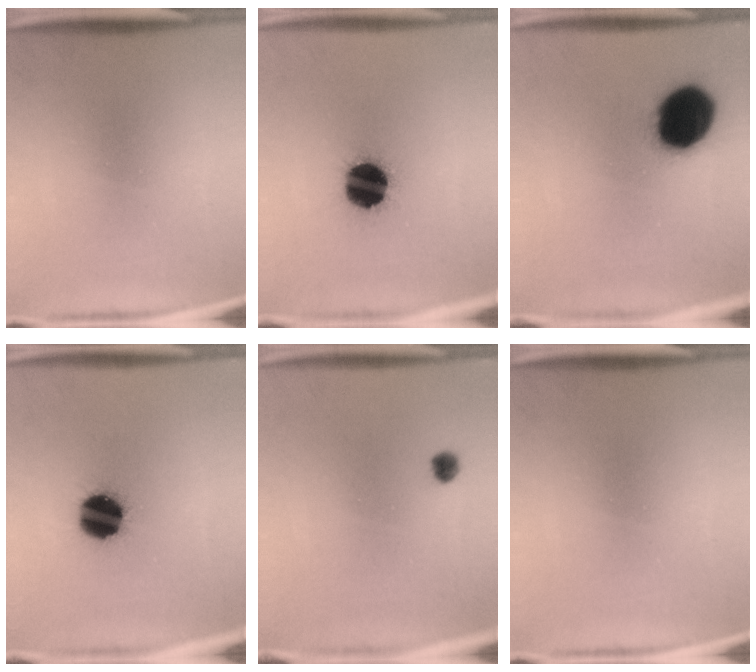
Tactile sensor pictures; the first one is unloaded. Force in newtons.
{"total": 16.3}
{"total": 19.1}
{"total": 14.5}
{"total": 1.8}
{"total": 0.0}